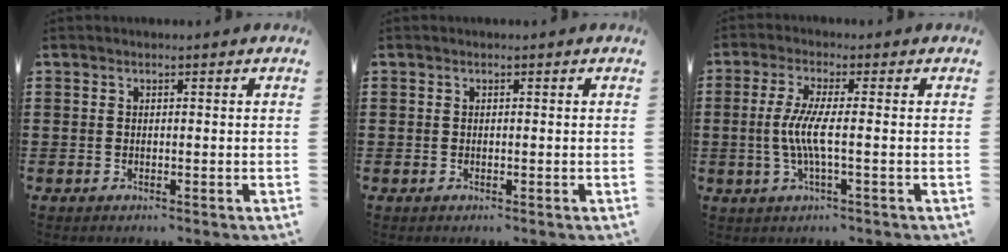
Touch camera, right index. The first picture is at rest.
{"total": 0.0}
{"total": 5.6, "force": [-0.9, 0.4, 5.5], "torque": [-0.129, -0.014, -0.028]}